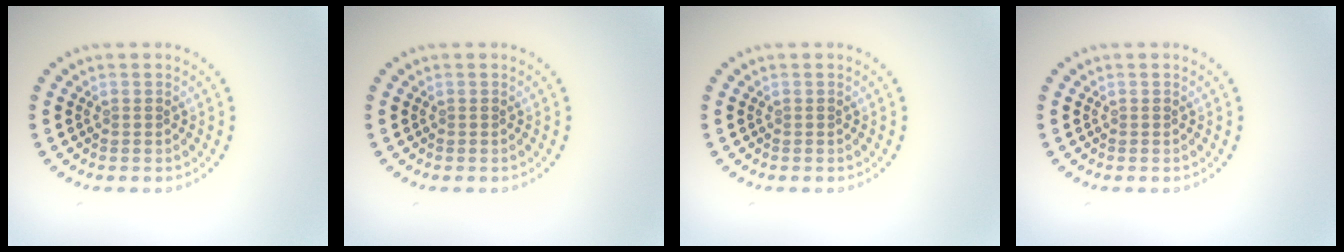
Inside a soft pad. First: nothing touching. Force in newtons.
{"total": 0.0}
{"total": 0.0}
{"total": 0.0}